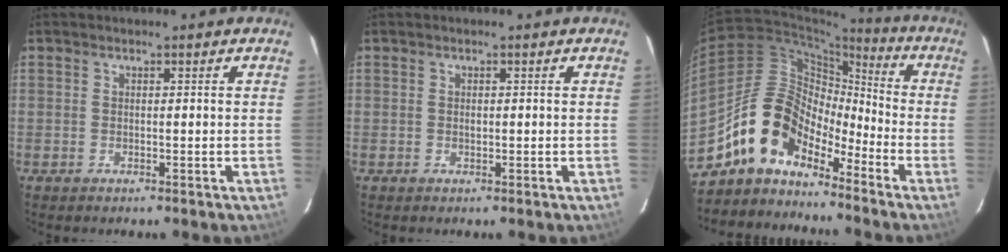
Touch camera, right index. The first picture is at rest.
{"total": 0.7, "force": [0.0, 0.5, 0.4], "torque": [-0.005, 0.000, 0.001]}
{"total": 12.2, "force": [-9.5, 6.1, 4.6], "torque": [-0.077, 0.032, -0.183]}